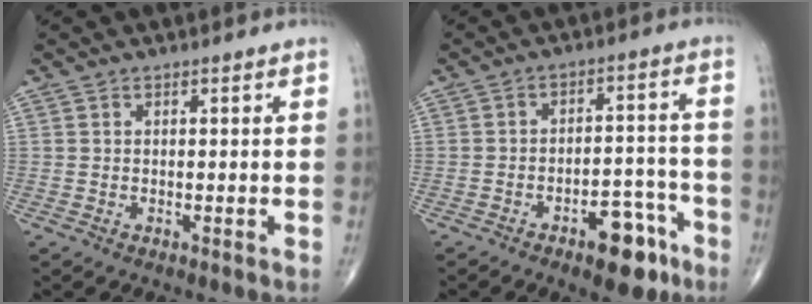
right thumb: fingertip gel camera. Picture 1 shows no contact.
{"total": 9.9, "force": [-5.7, 4.7, 6.5], "torque": [-0.062, 0.046, -0.078]}